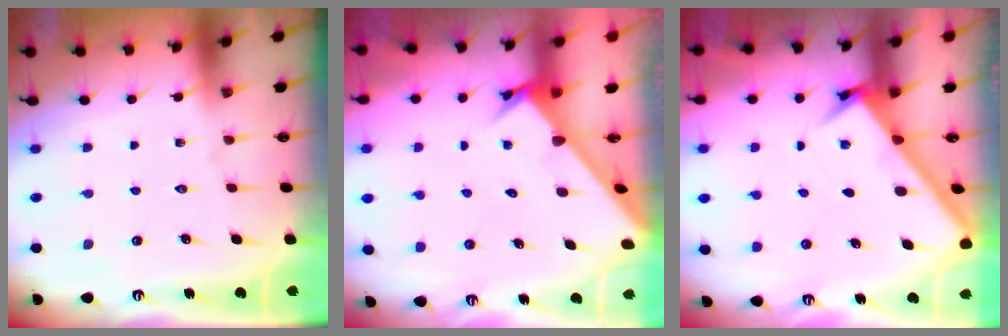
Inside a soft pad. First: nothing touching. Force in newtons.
{"total": 2.6, "press": 2.6, "slide": 0.2}
{"total": 2.7, "press": 2.7, "slide": 0.3}